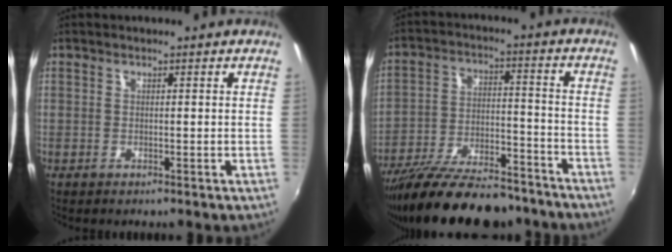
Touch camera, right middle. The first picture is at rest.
{"total": 22.1, "force": [-18.4, 6.6, 10.5], "torque": [-0.195, -0.025, -0.273]}